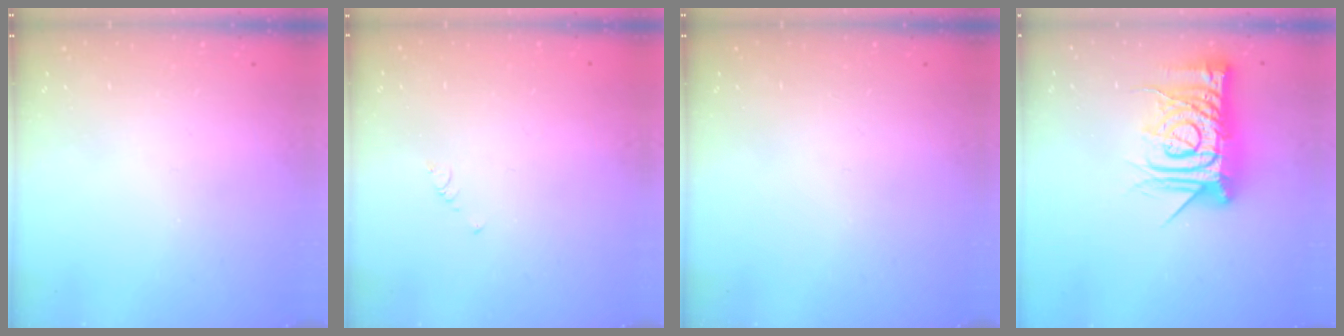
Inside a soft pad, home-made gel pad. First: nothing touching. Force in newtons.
{"total": 0.7, "press": 0.6, "slide": 0.2}
{"total": 0.0}
{"total": 17.6, "press": 17.5, "slide": 1.7}